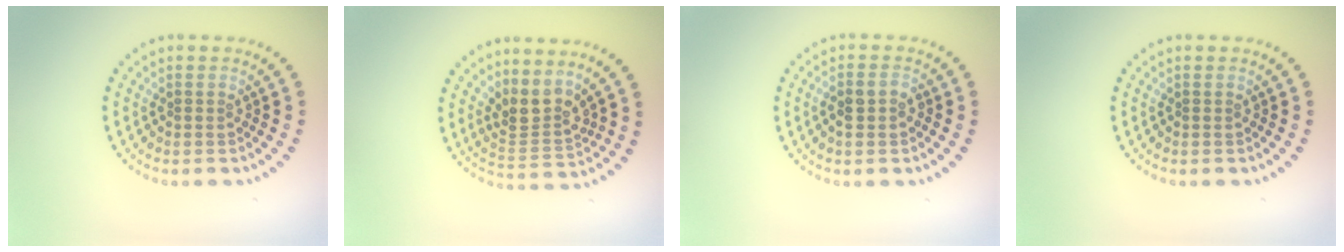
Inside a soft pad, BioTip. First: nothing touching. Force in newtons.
{"total": 3.0, "press": 2.2, "slide": 2.1}
{"total": 2.0, "press": 1.9, "slide": 0.5}
{"total": 0.0}